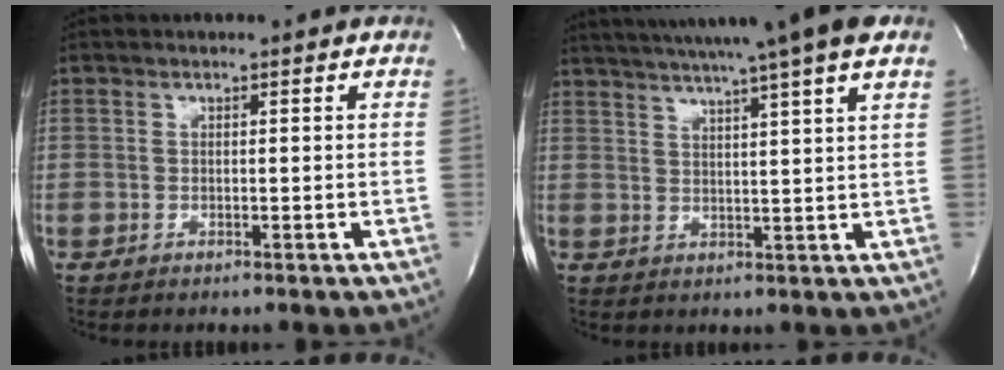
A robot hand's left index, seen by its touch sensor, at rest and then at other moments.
{"total": 17.2, "force": [13.6, -0.7, 10.5], "torque": [-0.180, 0.013, 0.180]}